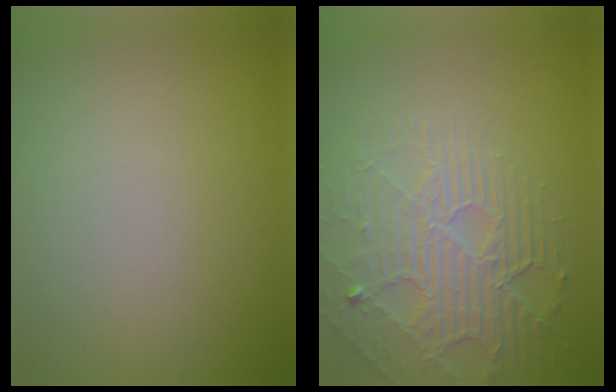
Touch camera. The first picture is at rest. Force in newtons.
{"total": 4.4, "press": 4.0, "slide": 1.7}